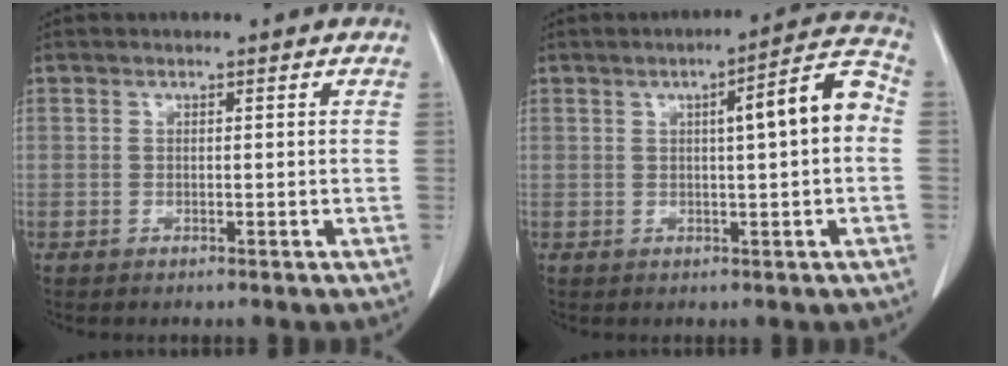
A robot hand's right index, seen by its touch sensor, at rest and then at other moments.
{"total": 8.0, "force": [0.9, 1.0, 7.9], "torque": [-0.107, 0.023, 0.007]}